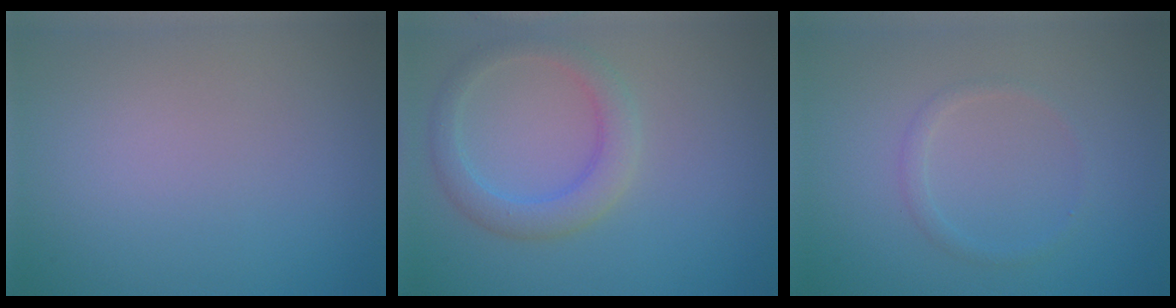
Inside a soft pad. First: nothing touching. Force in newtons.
{"total": 3.2, "press": 3.2, "slide": 0.3}
{"total": 1.0, "press": 1.0, "slide": 0.1}